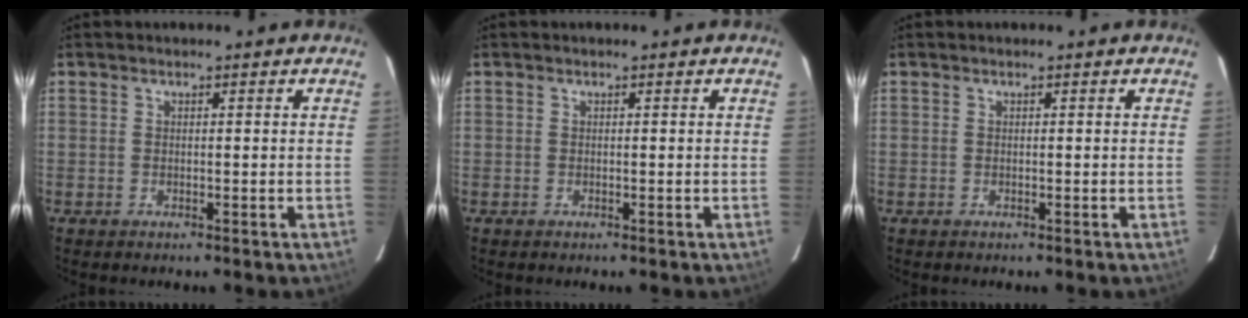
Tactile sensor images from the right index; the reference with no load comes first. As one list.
[{"total": 0.0}, {"total": 0.0}]